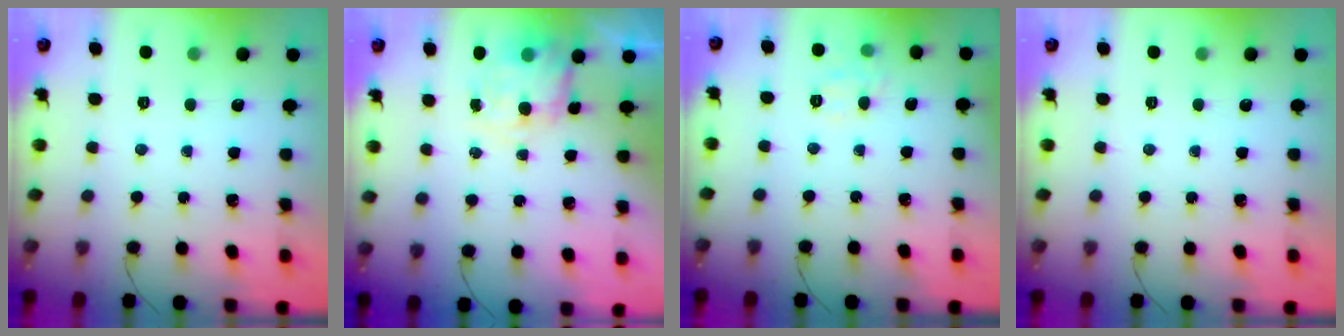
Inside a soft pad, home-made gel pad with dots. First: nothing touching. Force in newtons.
{"total": 7.2, "press": 7.1, "slide": 1.0}
{"total": 7.6, "press": 7.5, "slide": 1.5}
{"total": 0.0}